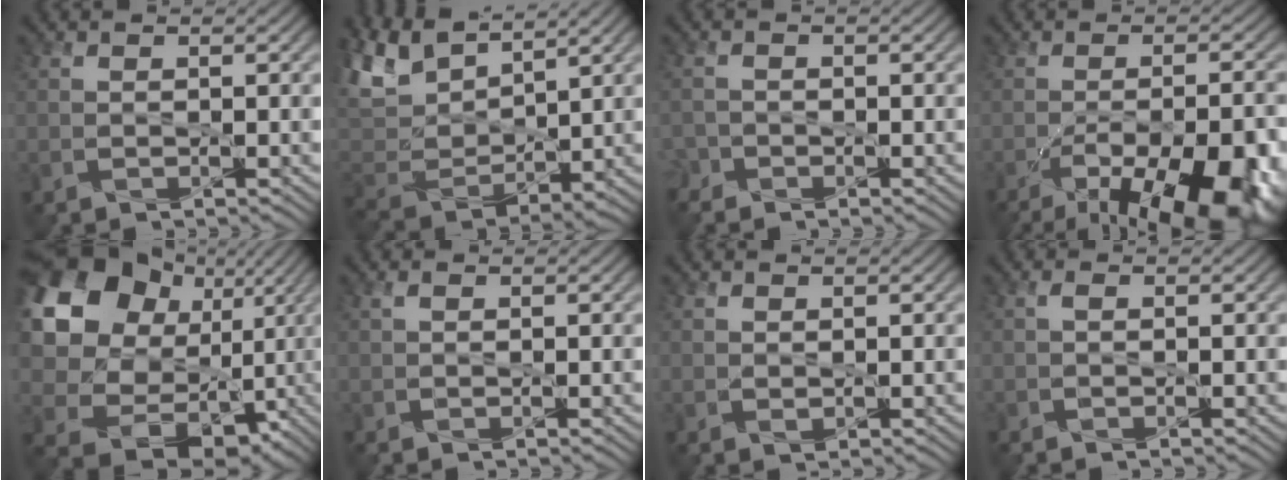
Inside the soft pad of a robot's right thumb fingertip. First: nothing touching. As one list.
[{"total": 9.8, "force": [7.0, 4.7, 5.1], "torque": [-0.150, 0.023, 0.129]}, {"total": 1.7, "force": [-1.5, 0.7, 0.2], "torque": [-0.009, -0.006, -0.039]}, {"total": 17.5, "force": [-11.0, 6.5, 12.0], "torque": [-0.144, -0.023, -0.136]}, {"total": 17.8, "force": [3.8, 14.5, 9.5], "torque": [-0.221, -0.006, 0.080]}, {"total": 0.7, "force": [0.3, 0.4, 0.5], "torque": [-0.013, 0.002, 0.004]}, {"total": 0.7, "force": [0.4, 0.6, 0.2], "torque": [-0.007, -0.002, 0.010]}, {"total": 0.7, "force": [-0.1, 0.3, 0.6], "torque": [-0.015, 0.000, -0.002]}]